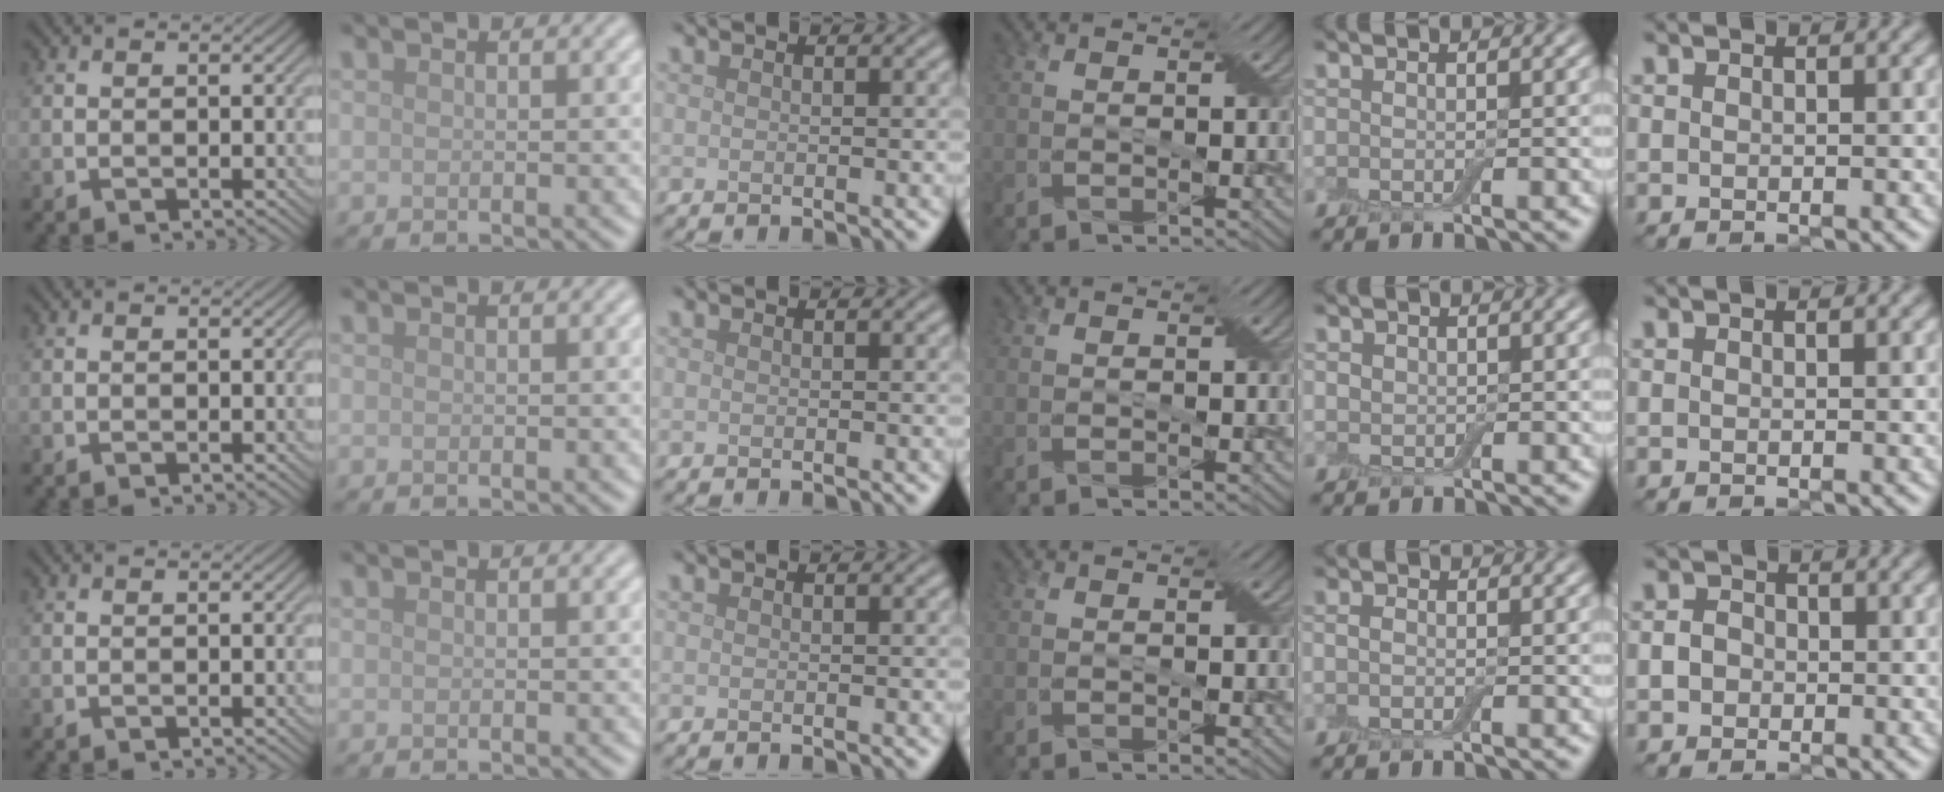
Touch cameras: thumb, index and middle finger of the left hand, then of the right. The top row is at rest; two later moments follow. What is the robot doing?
{"motion": "press", "object": "electronic device side button"}